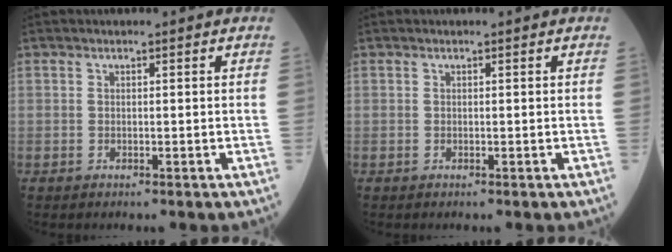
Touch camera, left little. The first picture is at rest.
{"total": 0.0}